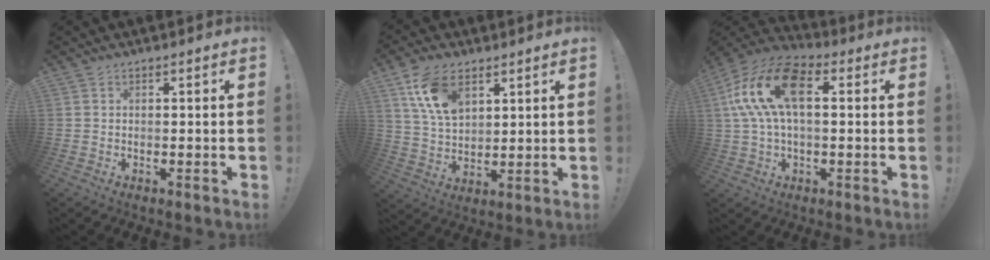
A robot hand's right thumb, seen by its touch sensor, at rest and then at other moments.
{"total": 13.0, "force": [6.7, 7.8, 8.0], "torque": [-0.150, -0.016, 0.128]}
{"total": 18.2, "force": [4.4, 10.0, 14.6], "torque": [-0.276, 0.008, 0.075]}